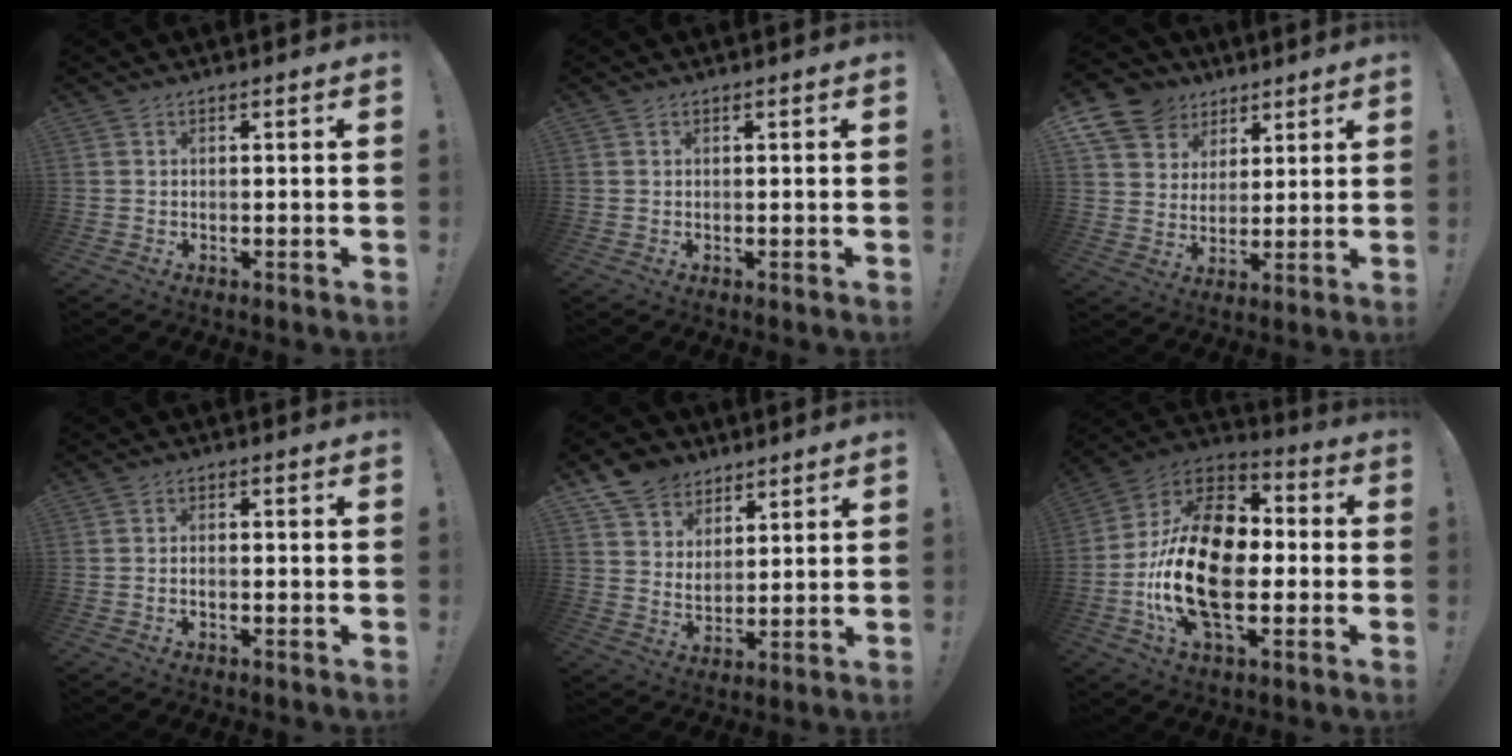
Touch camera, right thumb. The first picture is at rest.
{"total": 0.0}
{"total": 11.8, "force": [7.2, 8.9, 3.0], "torque": [-0.054, -0.049, 0.144]}
{"total": 1.3, "force": [-0.6, 0.7, 0.9], "torque": [-0.015, 0.004, -0.011]}
{"total": 9.5, "force": [7.0, 6.2, 1.8], "torque": [-0.044, -0.042, 0.141]}
{"total": 25.2, "force": [-3.4, 14.8, 20.1], "torque": [-0.384, 0.023, -0.050]}